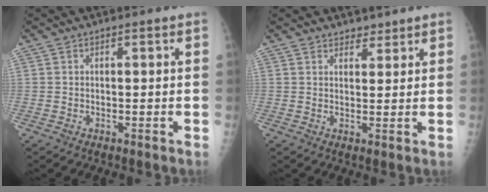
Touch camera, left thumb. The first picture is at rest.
{"total": 2.3, "force": [2.0, 1.0, 0.2], "torque": [0.013, -0.014, 0.028]}